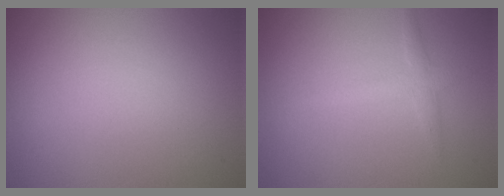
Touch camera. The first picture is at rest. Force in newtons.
{"total": 1.7, "press": 1.7, "slide": 0.1}